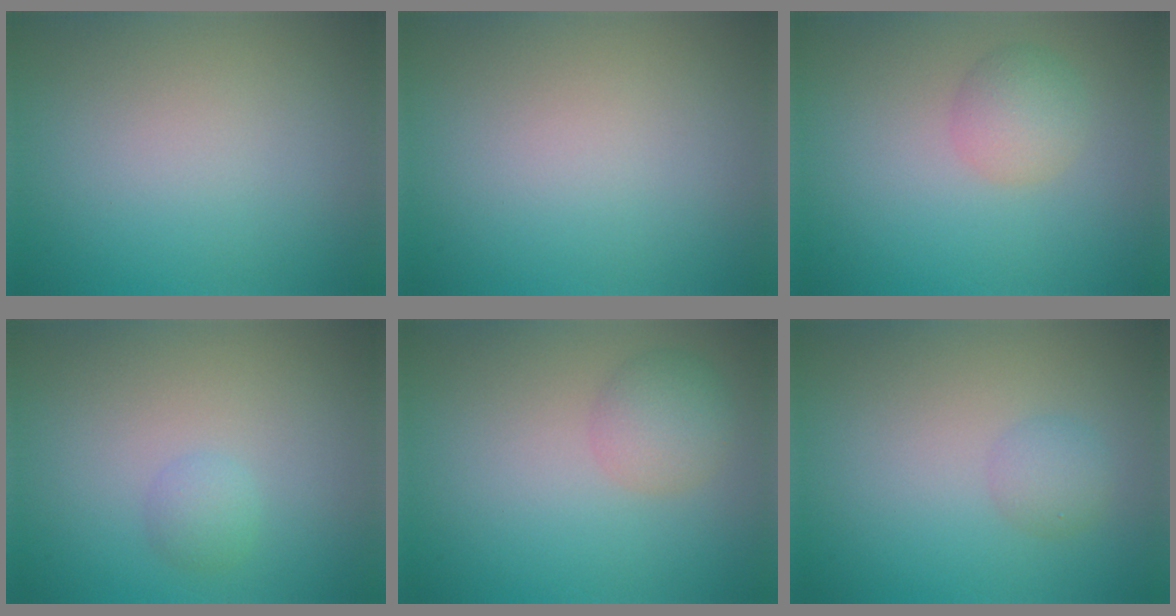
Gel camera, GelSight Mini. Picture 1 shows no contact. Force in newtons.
{"total": 0.0}
{"total": 2.5, "press": 2.5, "slide": 0.1}
{"total": 1.3, "press": 1.3, "slide": 0.0}
{"total": 2.8, "press": 2.8, "slide": 0.1}
{"total": 1.6, "press": 1.6, "slide": 0.1}